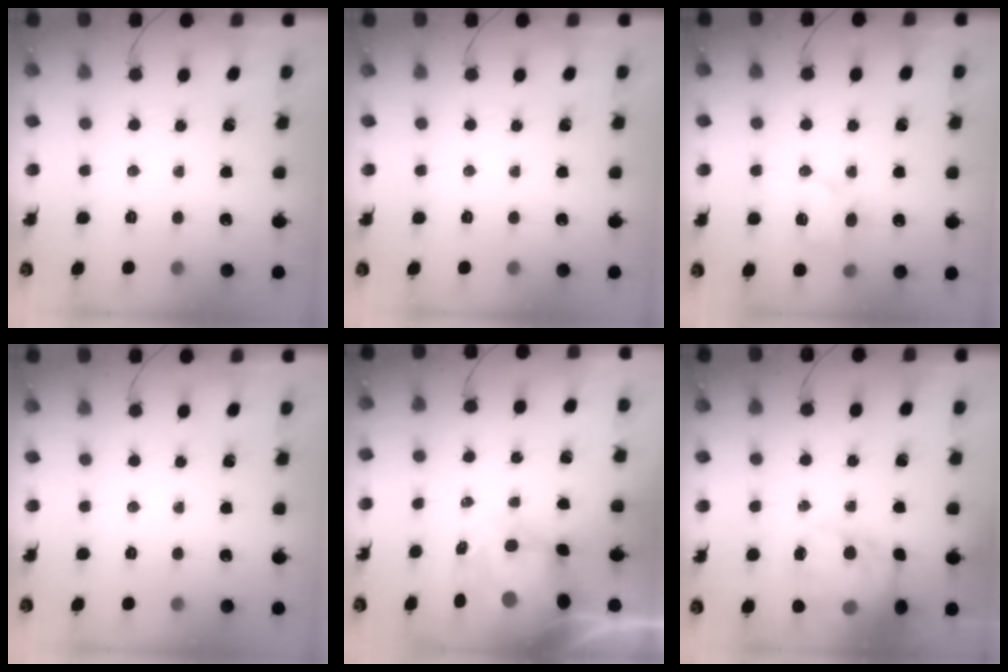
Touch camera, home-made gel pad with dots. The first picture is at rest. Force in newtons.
{"total": 0.0}
{"total": 6.0, "press": 5.8, "slide": 1.5}
{"total": 0.0}
{"total": 6.5, "press": 6.2, "slide": 2.1}
{"total": 15.2, "press": 14.8, "slide": 3.5}